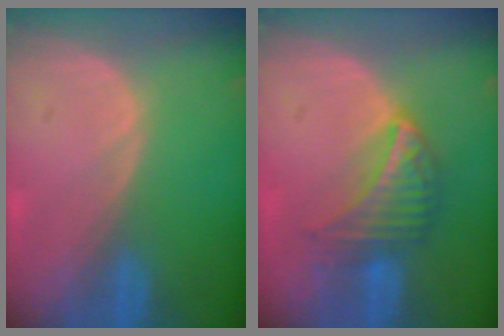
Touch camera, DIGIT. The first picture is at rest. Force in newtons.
{"total": 6.3, "press": 6.1, "slide": 1.6}